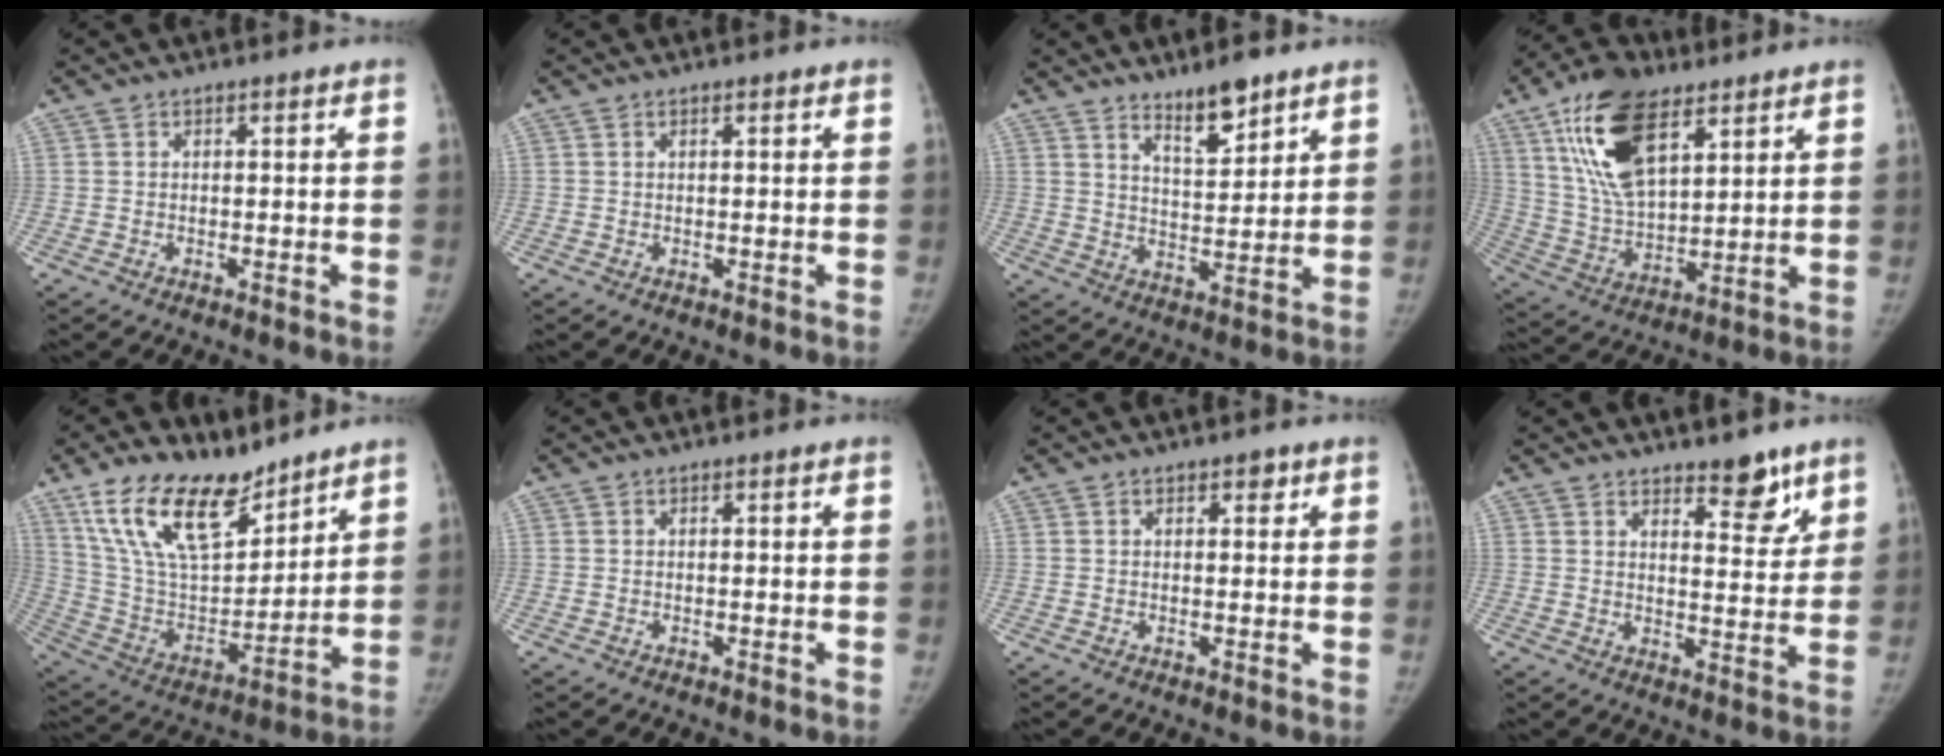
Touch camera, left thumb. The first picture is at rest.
{"total": 0.6, "force": [0.4, 0.2, 0.4], "torque": [-0.007, -0.001, 0.006]}
{"total": 7.6, "force": [5.8, 2.2, 4.5], "torque": [-0.058, -0.049, 0.099]}
{"total": 18.0, "force": [9.2, 8.6, 12.9], "torque": [-0.221, -0.027, 0.176]}
{"total": 19.3, "force": [13.6, 8.6, 10.6], "torque": [-0.151, -0.071, 0.262]}
{"total": 0.0}
{"total": 1.3, "force": [0.7, 0.8, 0.7], "torque": [0.003, -0.001, 0.006]}
{"total": 6.9, "force": [5.0, 2.7, 3.9], "torque": [-0.020, -0.037, 0.071]}